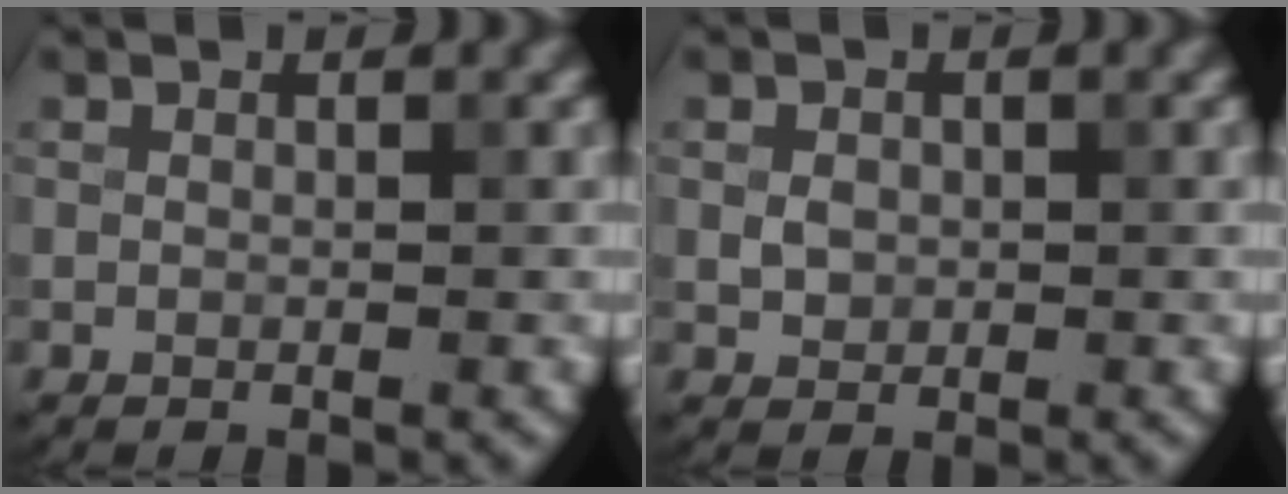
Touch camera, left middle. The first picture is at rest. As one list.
[{"total": 1.3, "force": [0.1, 1.1, 0.6], "torque": [-0.010, -0.001, 0.001]}]